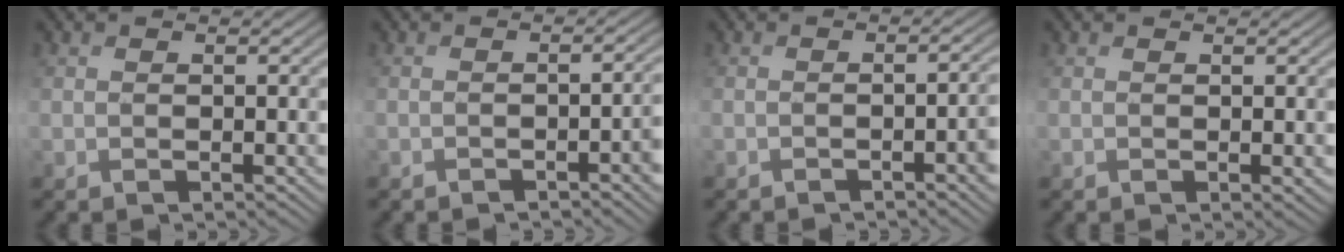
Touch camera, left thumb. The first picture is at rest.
{"total": 2.5, "force": [-1.2, 0.5, 2.2], "torque": [-0.027, 0.006, -0.023]}
{"total": 2.9, "force": [-1.0, 0.7, 2.6], "torque": [-0.030, 0.007, -0.022]}
{"total": 0.9, "force": [0.2, 0.4, 0.8], "torque": [-0.015, -0.004, 0.005]}